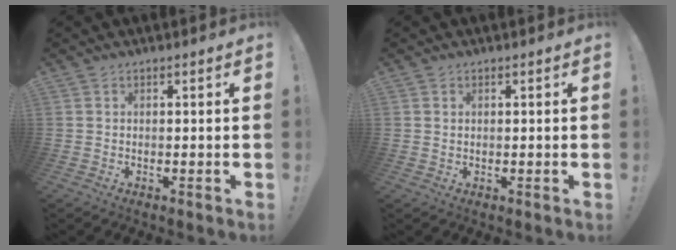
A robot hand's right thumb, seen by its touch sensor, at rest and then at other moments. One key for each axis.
{"total": 1.0, "fx": 0.8, "fy": 0.6, "fz": 0.0, "tx": -0.002, "ty": 0.003, "tz": 0.015}